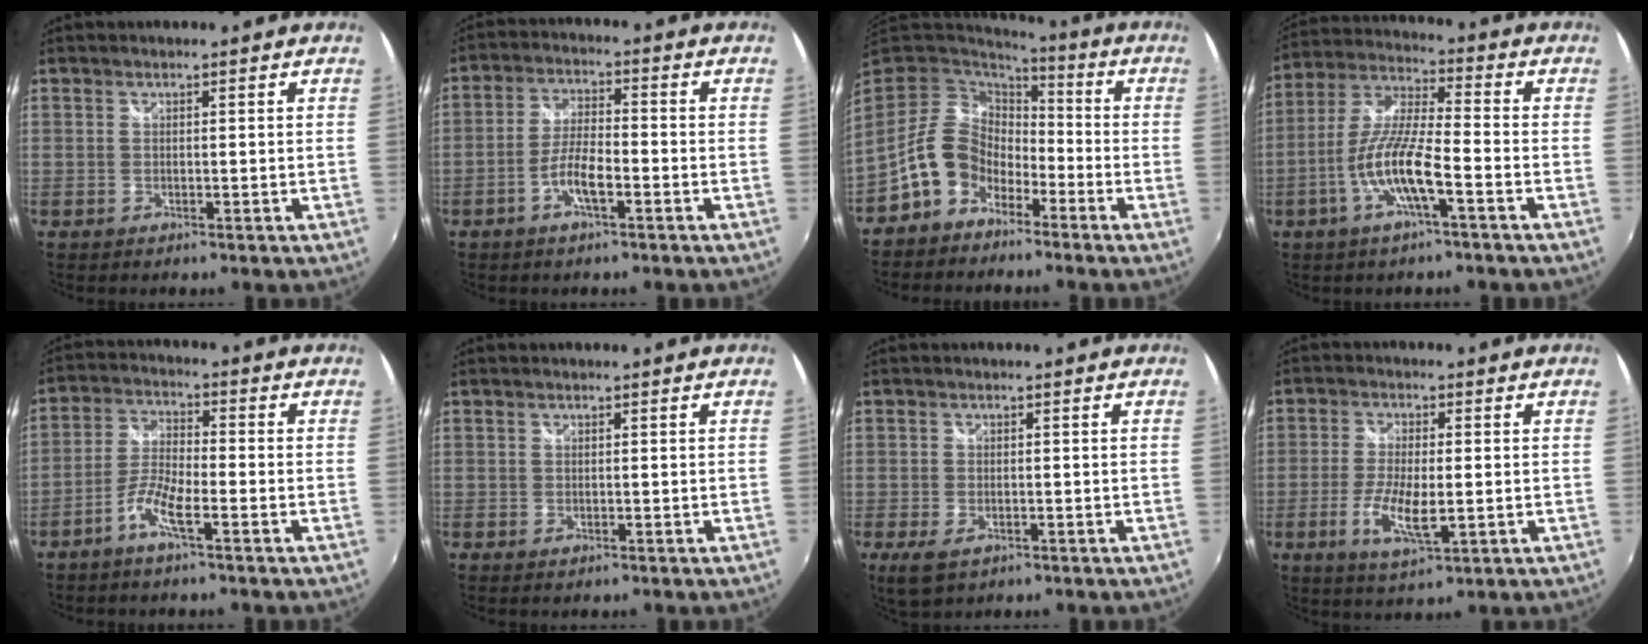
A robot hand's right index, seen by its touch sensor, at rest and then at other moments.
{"total": 6.0, "force": [-2.9, 1.5, 5.0], "torque": [-0.104, 0.003, -0.054]}
{"total": 10.6, "force": [-5.9, 7.7, 4.4], "torque": [-0.090, 0.026, -0.110]}
{"total": 11.2, "force": [-4.6, 1.7, 10.1], "torque": [-0.214, -0.002, -0.088]}
{"total": 6.2, "force": [-3.6, 1.0, 4.9], "torque": [-0.112, 0.004, -0.073]}
{"total": 0.0}
{"total": 4.4, "force": [-2.2, 2.4, 3.0], "torque": [-0.068, -0.014, -0.038]}
{"total": 7.8, "force": [-2.1, 2.4, 7.1], "torque": [-0.145, -0.015, -0.038]}